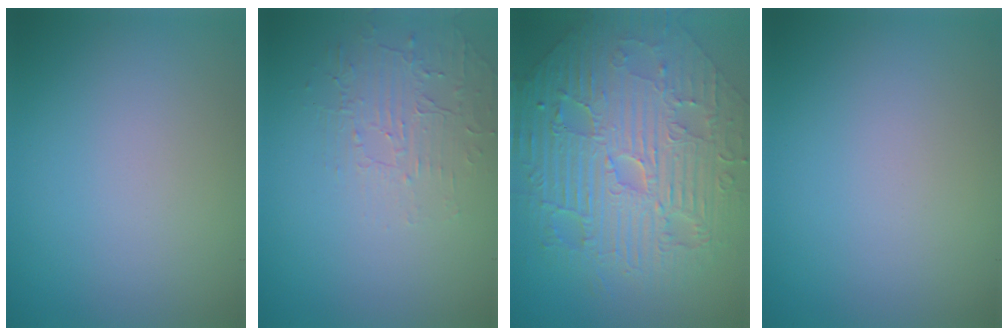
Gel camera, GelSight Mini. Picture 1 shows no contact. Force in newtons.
{"total": 1.9, "press": 0.8, "slide": 1.7}
{"total": 11.9, "press": 7.7, "slide": 9.1}
{"total": 0.0}